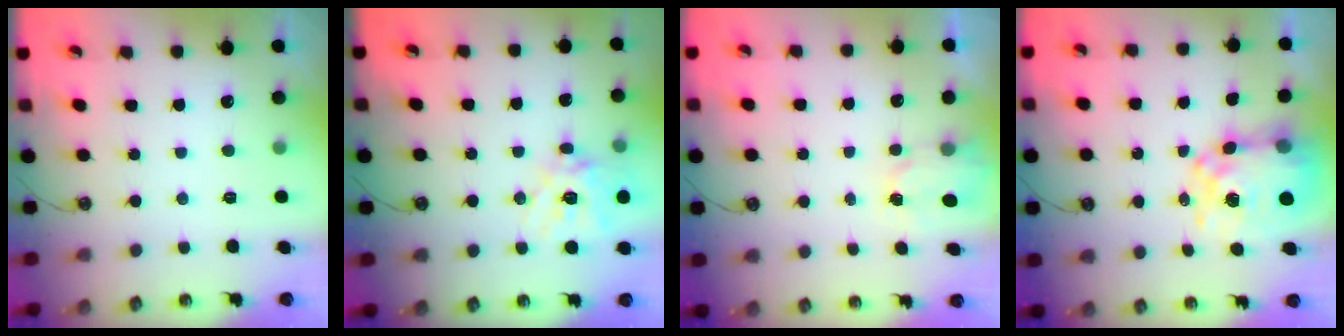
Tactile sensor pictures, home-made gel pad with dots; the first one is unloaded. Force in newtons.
{"total": 15.5, "press": 15.3, "slide": 2.2}
{"total": 2.6, "press": 2.6, "slide": 0.4}
{"total": 11.0, "press": 10.9, "slide": 0.9}